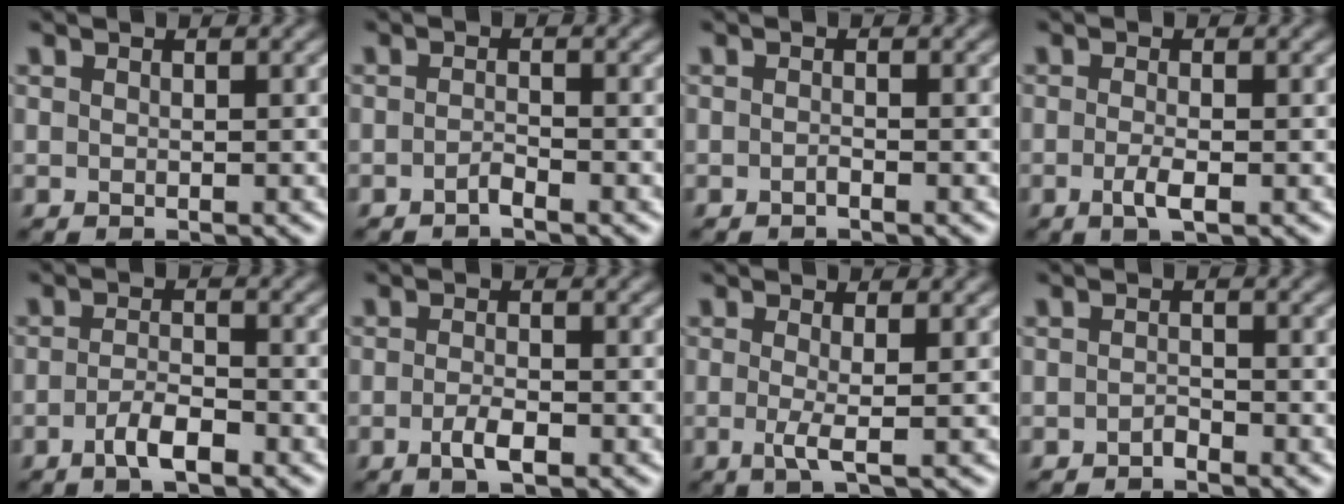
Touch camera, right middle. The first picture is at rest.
{"total": 1.0, "force": [-0.8, 0.2, 0.6], "torque": [-0.012, 0.004, -0.016]}
{"total": 0.5, "force": [-0.4, 0.1, 0.4], "torque": [-0.007, 0.001, -0.008]}
{"total": 1.9, "force": [-0.6, 0.5, 1.7], "torque": [-0.034, -0.004, -0.015]}
{"total": 2.7, "force": [-1.5, 0.8, 2.1], "torque": [-0.043, 0.001, -0.030]}
{"total": 2.1, "force": [-0.9, 0.7, 1.7], "torque": [-0.034, -0.002, -0.018]}
{"total": 2.0, "force": [-0.2, 0.3, 2.0], "torque": [-0.041, -0.007, -0.007]}
{"total": 0.8, "force": [-0.7, 0.3, 0.4], "torque": [-0.006, 0.001, -0.013]}